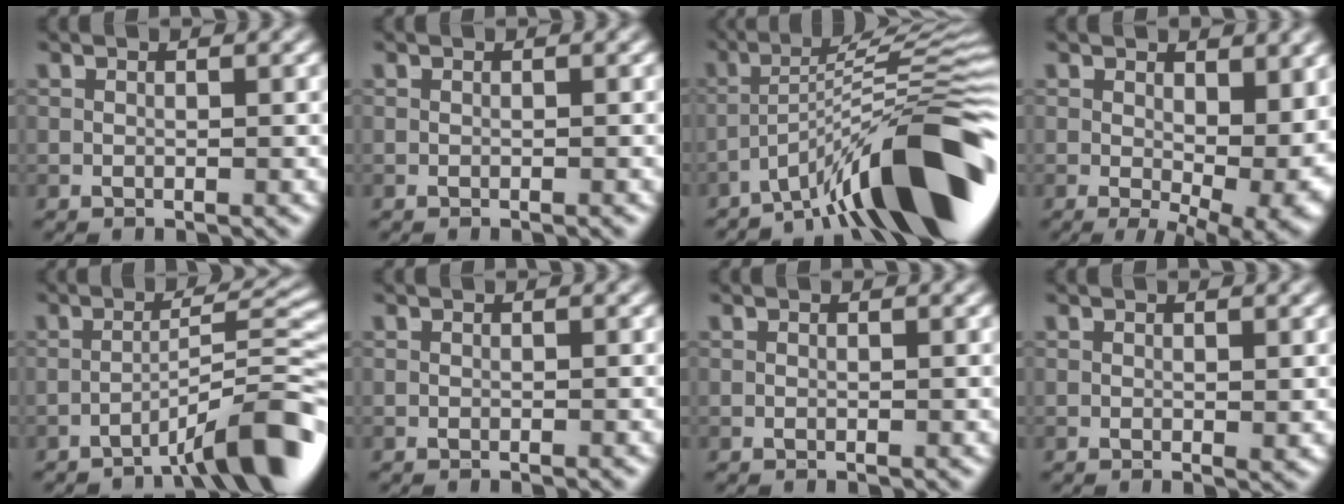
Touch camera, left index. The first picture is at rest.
{"total": 0.0}
{"total": 13.1, "force": [-7.9, 2.2, 10.2], "torque": [-0.147, 0.022, -0.135]}
{"total": 8.2, "force": [0.3, 4.4, 6.9], "torque": [-0.092, -0.027, 0.017]}
{"total": 6.5, "force": [-4.4, 0.3, 4.8], "torque": [-0.064, 0.021, -0.076]}
{"total": 0.0}
{"total": 0.0}
{"total": 0.6, "force": [0.1, 0.2, 0.6], "torque": [-0.005, -0.002, 0.001]}